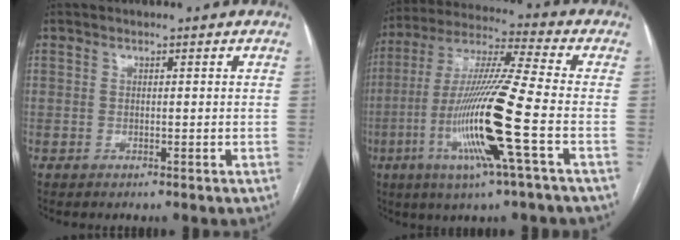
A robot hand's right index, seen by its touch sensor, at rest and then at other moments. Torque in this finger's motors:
{"motor_torque": [2.14, 0.00, 1.05, 0.21]}